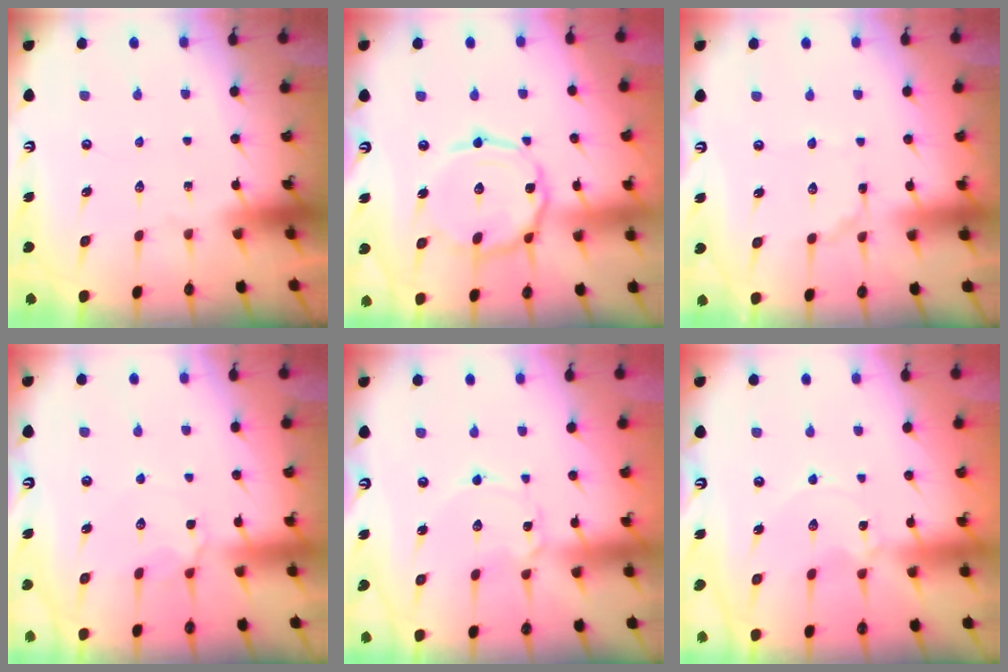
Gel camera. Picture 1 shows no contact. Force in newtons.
{"total": 9.8, "press": 9.8, "slide": 0.5}
{"total": 2.6, "press": 2.6, "slide": 0.2}
{"total": 5.3, "press": 5.2, "slide": 0.7}
{"total": 1.8, "press": 1.8, "slide": 0.1}
{"total": 1.2, "press": 1.2, "slide": 0.2}